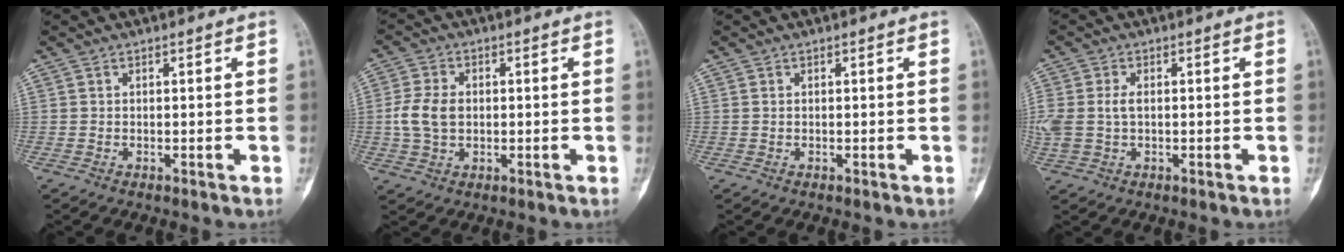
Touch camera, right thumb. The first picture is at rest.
{"total": 6.6, "force": [0.0, 4.6, 4.7], "torque": [-0.098, 0.007, 0.000]}
{"total": 0.0}
{"total": 6.3, "force": [0.1, 4.1, 4.8], "torque": [-0.131, 0.013, 0.005]}